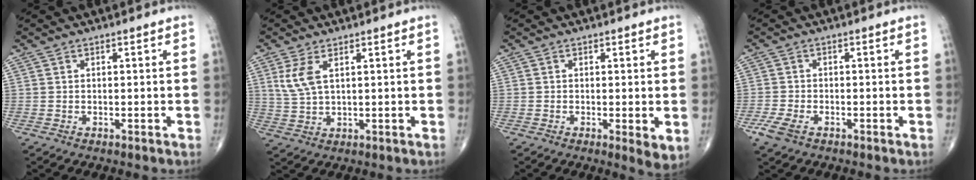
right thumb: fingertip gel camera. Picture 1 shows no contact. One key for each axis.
{"total": 5.0, "fx": 2.0, "fy": 2.0, "fz": 4.1, "tx": -0.097, "ty": -0.004, "tz": 0.050}
{"total": 3.4, "fx": -0.5, "fy": 0.9, "fz": 3.2, "tx": -0.048, "ty": -0.013, "tz": -0.013}
{"total": 3.9, "fx": -2.3, "fy": 1.9, "fz": 2.5, "tx": -0.062, "ty": 0.001, "tz": -0.045}